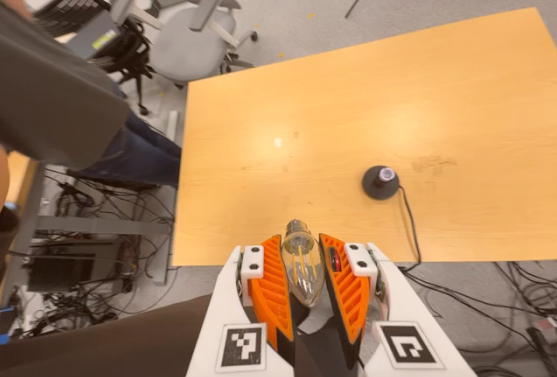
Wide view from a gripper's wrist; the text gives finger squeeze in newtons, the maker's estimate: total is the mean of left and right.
{"total": 17.2, "left": 19.0, "right": 15.3}